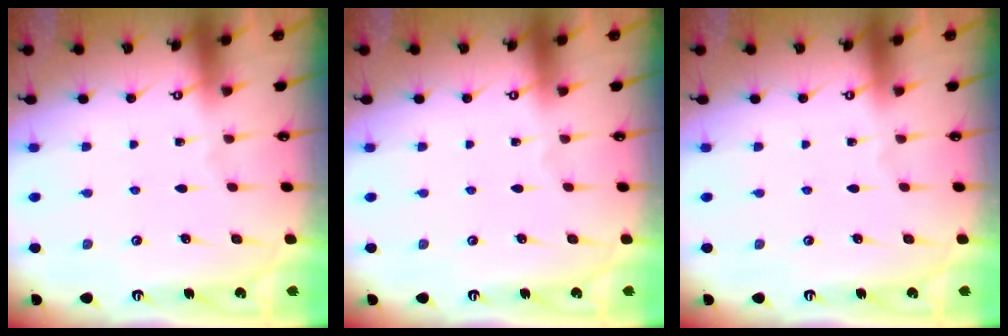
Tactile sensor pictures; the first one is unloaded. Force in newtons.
{"total": 0.0}
{"total": 0.0}